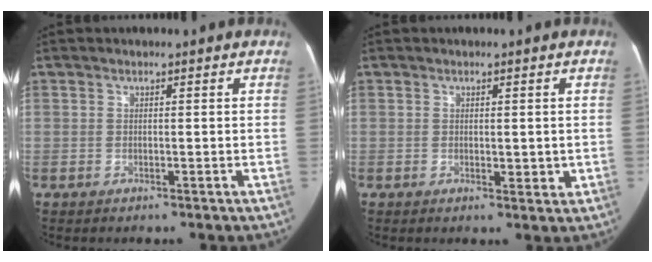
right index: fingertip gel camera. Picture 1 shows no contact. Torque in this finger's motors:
{"motor_torque": [-0.02, 0.09, 0.01, 0.00]}